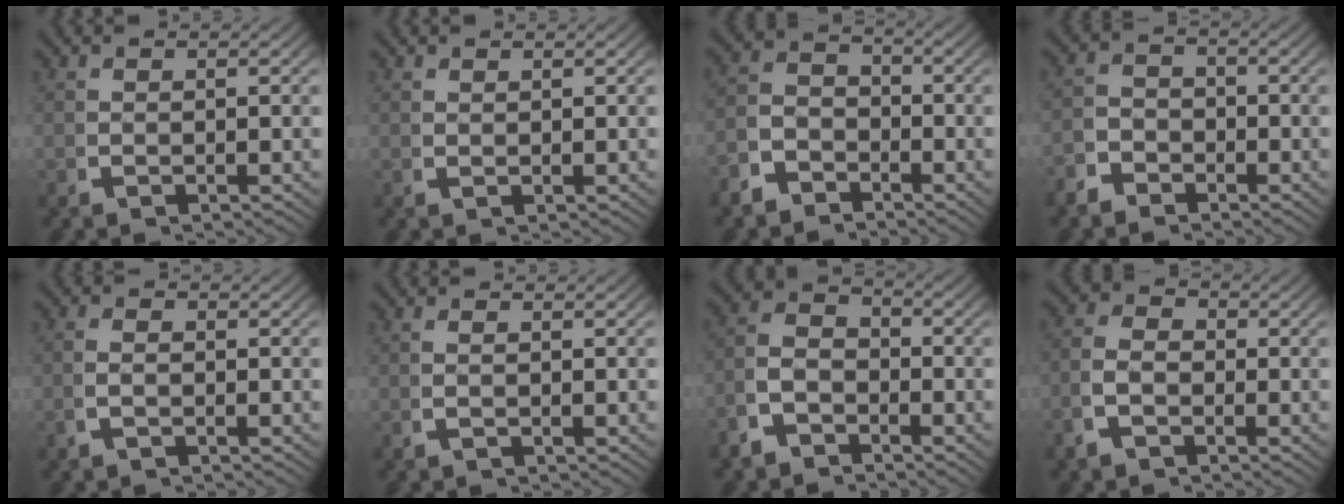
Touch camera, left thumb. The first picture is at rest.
{"total": 0.7, "force": [0.7, -0.2, 0.1], "torque": [-0.005, -0.002, 0.018]}
{"total": 4.3, "force": [-2.3, 3.1, 1.9], "torque": [-0.027, -0.015, -0.041]}
{"total": 2.5, "force": [-1.9, 1.6, 0.7], "torque": [-0.005, -0.012, -0.036]}
{"total": 1.1, "force": [-0.7, 0.5, 0.7], "torque": [-0.020, -0.002, -0.011]}
{"total": 0.6, "force": [-0.3, -0.3, 0.4], "torque": [-0.017, -0.001, 0.000]}
{"total": 5.1, "force": [-1.6, 3.8, 3.0], "torque": [-0.059, -0.016, -0.029]}
{"total": 3.3, "force": [-0.9, 2.6, 2.0], "torque": [-0.039, -0.009, -0.018]}